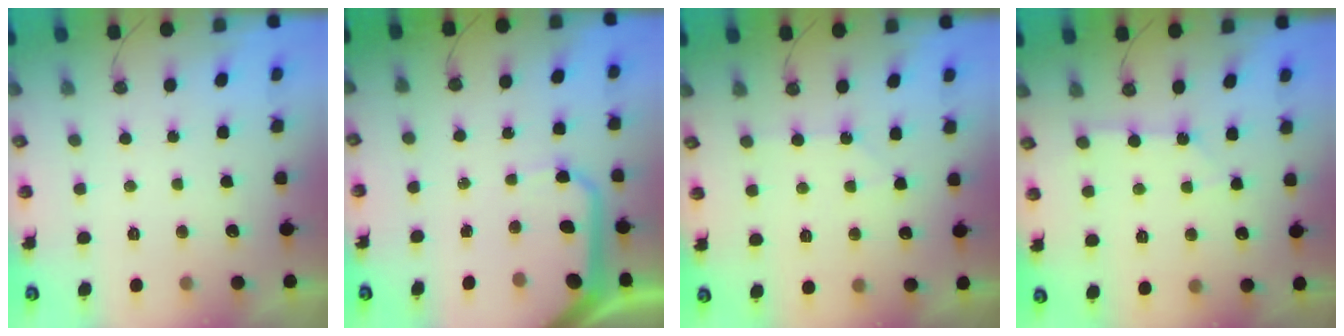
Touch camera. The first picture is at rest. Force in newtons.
{"total": 13.0, "press": 12.9, "slide": 1.5}
{"total": 5.6, "press": 5.5, "slide": 0.8}
{"total": 2.1, "press": 2.1, "slide": 0.3}